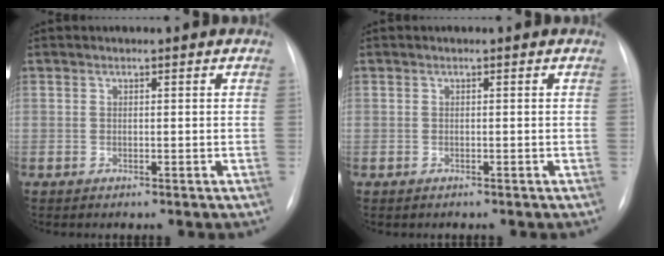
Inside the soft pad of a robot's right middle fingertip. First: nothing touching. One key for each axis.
{"total": 0.0}